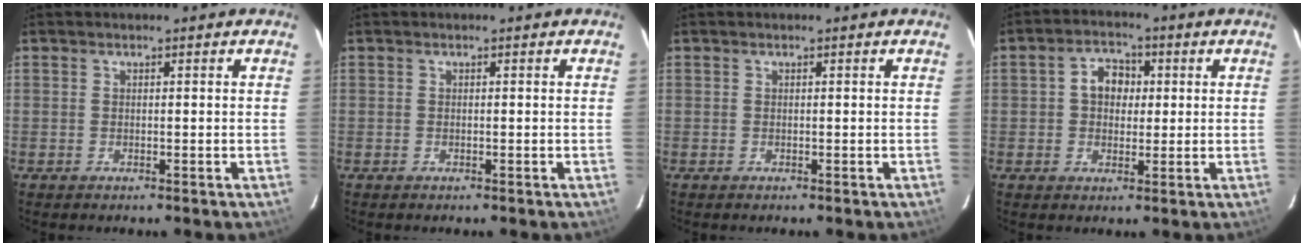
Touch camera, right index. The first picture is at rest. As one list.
[{"total": 0.0}, {"total": 0.0}, {"total": 5.3, "force": [0.8, 4.2, 3.1], "torque": [-0.054, 0.019, 0.013]}]